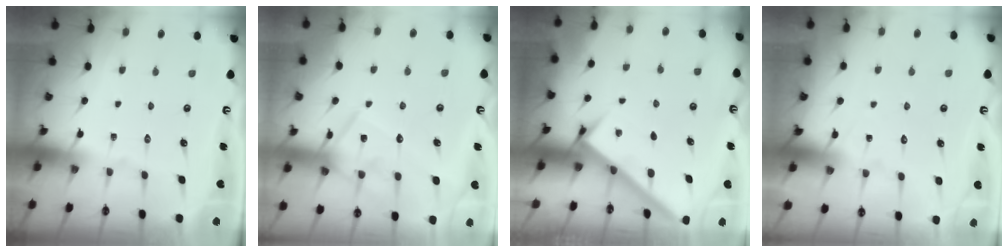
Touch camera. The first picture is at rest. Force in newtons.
{"total": 13.0, "press": 13.0, "slide": 0.8}
{"total": 3.0, "press": 3.0, "slide": 0.2}
{"total": 6.5, "press": 6.5, "slide": 0.5}